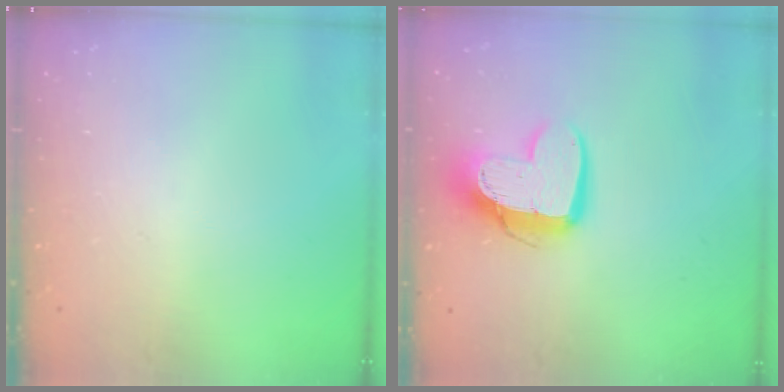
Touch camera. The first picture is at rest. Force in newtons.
{"total": 13.5, "press": 13.5, "slide": 1.1}